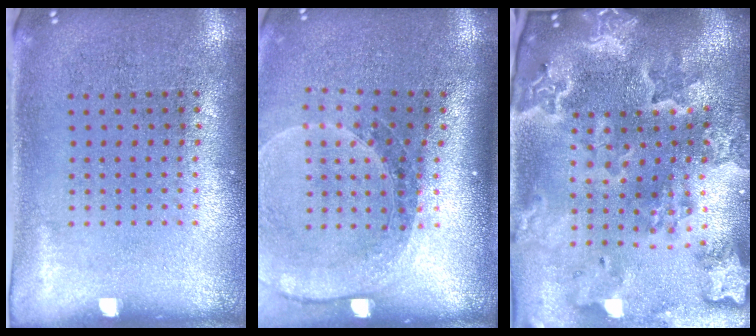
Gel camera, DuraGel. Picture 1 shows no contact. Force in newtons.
{"total": 1.8, "press": 1.7, "slide": 0.6}
{"total": 4.5, "press": 3.7, "slide": 2.7}